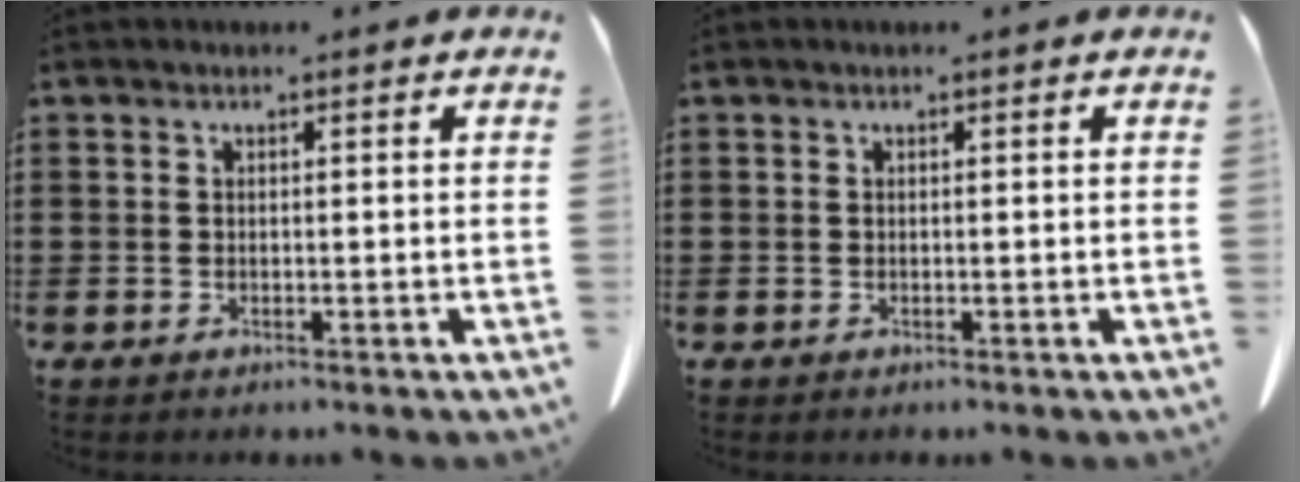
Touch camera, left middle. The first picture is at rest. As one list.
[{"total": 0.0}]